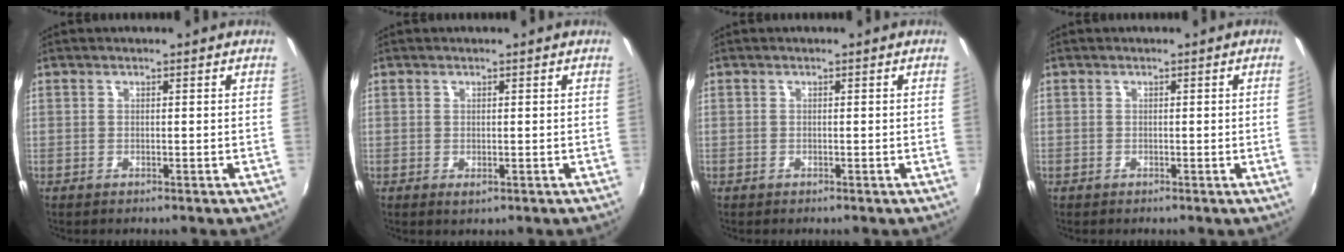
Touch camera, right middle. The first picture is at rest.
{"total": 0.8, "force": [-0.1, 0.5, 0.6], "torque": [-0.012, -0.003, -0.001]}
{"total": 0.0}
{"total": 1.2, "force": [0.0, -0.7, 1.0], "torque": [-0.008, -0.008, 0.000]}